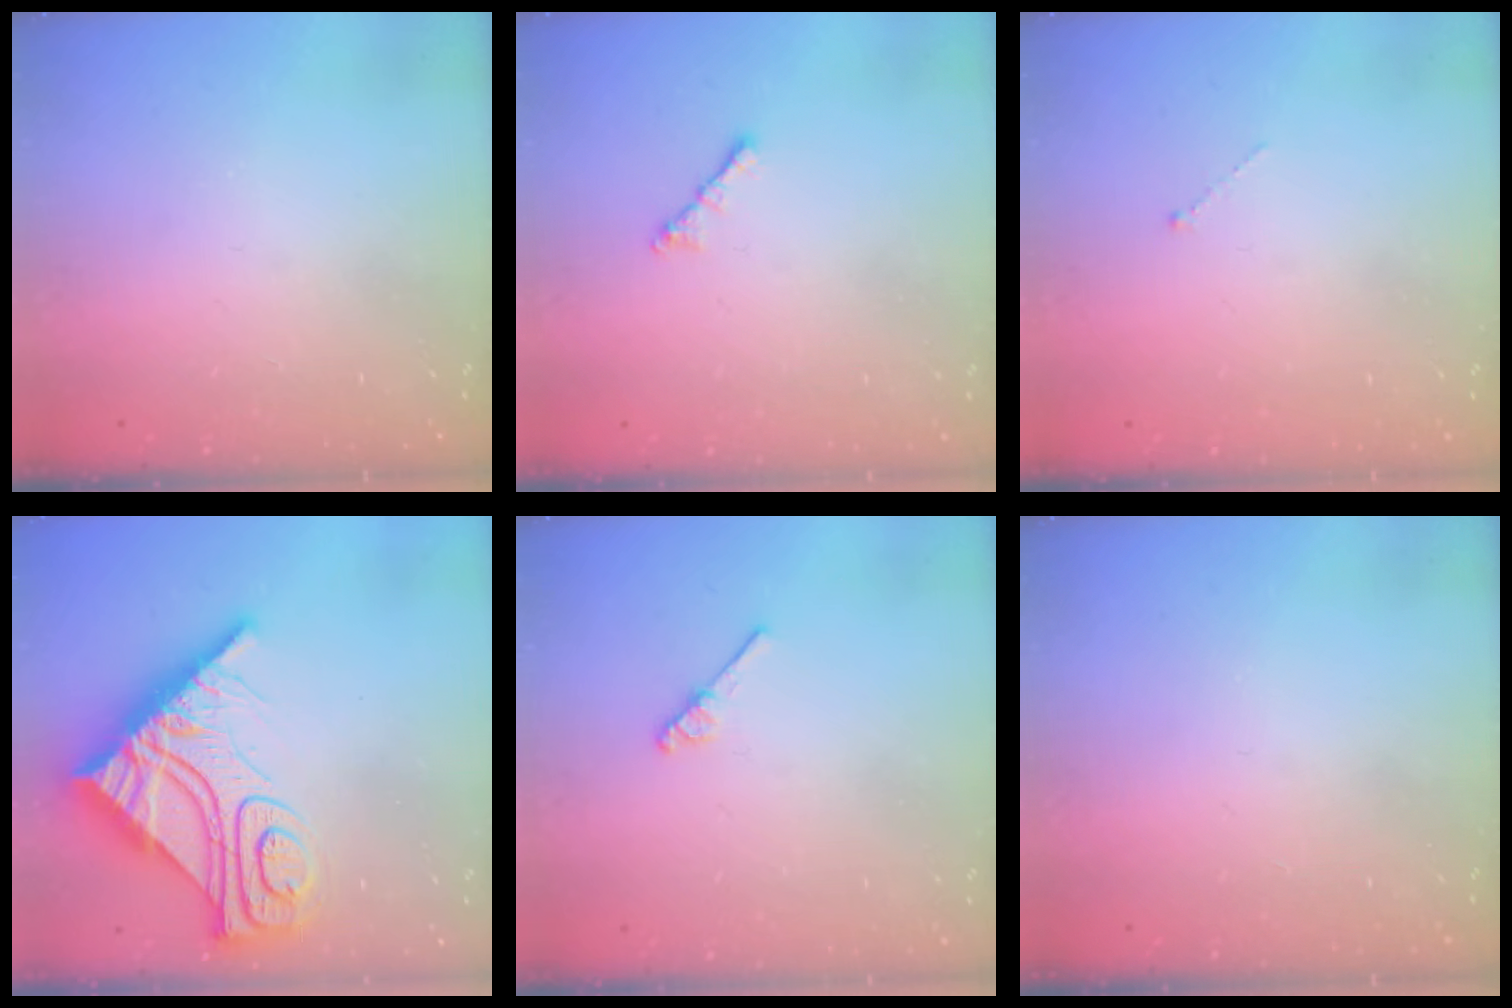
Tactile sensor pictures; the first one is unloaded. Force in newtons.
{"total": 2.1, "press": 2.0, "slide": 0.6}
{"total": 0.0}
{"total": 18.5, "press": 18.4, "slide": 2.0}
{"total": 3.0, "press": 2.9, "slide": 0.5}
{"total": 0.0}